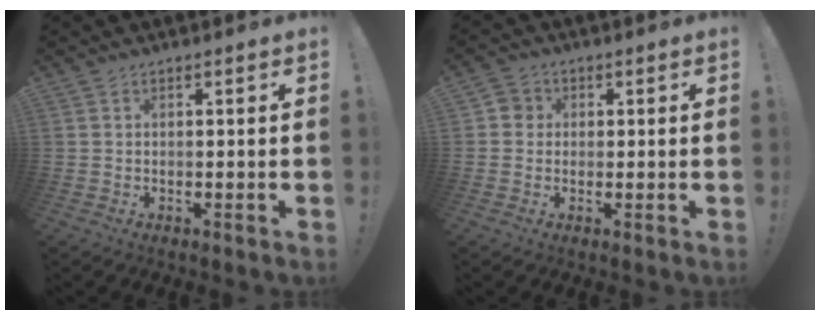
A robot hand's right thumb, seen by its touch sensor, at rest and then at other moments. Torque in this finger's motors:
{"motor_torque": [0.13, 0.01, -0.15, 0.09, 0.00]}